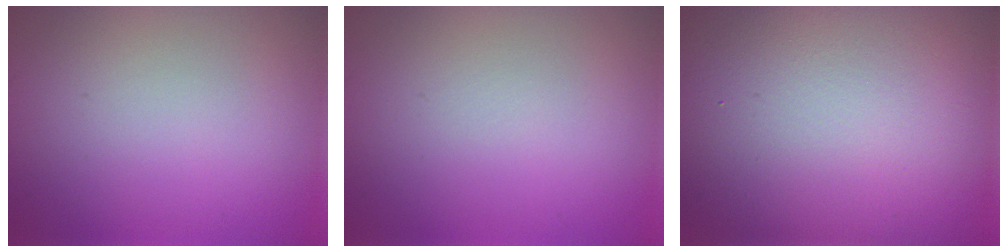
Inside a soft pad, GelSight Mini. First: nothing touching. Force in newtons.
{"total": 0.0}
{"total": 22.3, "press": 22.2, "slide": 1.1}